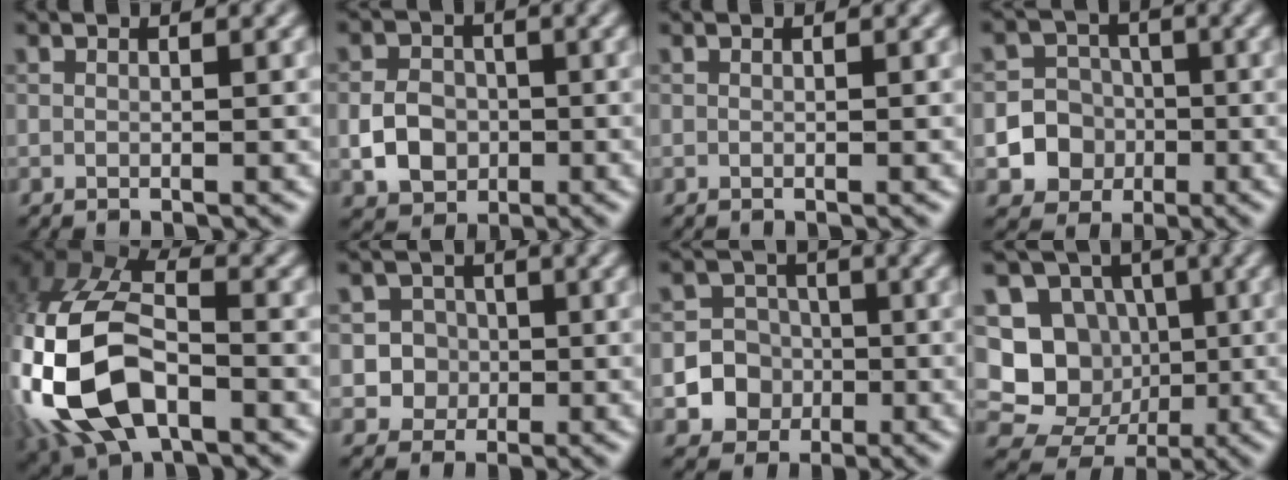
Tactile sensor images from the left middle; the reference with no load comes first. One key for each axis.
{"total": 3.8, "fx": -0.8, "fy": 3.2, "fz": 1.9, "tx": -0.032, "ty": 0.001, "tz": -0.018}
{"total": 0.0}
{"total": 7.4, "fx": -2.1, "fy": 6.9, "fz": 1.5, "tx": -0.013, "ty": 0.001, "tz": -0.060}
{"total": 13.1, "fx": -3.1, "fy": 7.9, "fz": 9.9, "tx": -0.237, "ty": -0.004, "tz": -0.060}
{"total": 4.0, "fx": -0.3, "fy": 3.9, "fz": 0.8, "tx": 0.010, "ty": 0.018, "tz": -0.012}
{"total": 6.6, "fx": -1.9, "fy": 6.1, "fz": 1.3, "tx": -0.007, "ty": 0.005, "tz": -0.054}
{"total": 10.4, "fx": -0.2, "fy": 9.7, "fz": 3.6, "tx": -0.073, "ty": 0.025, "tz": -0.026}